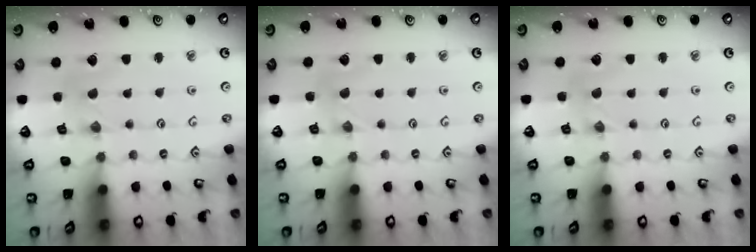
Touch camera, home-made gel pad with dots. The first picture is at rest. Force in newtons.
{"total": 1.0, "press": 1.0, "slide": 0.2}
{"total": 1.1, "press": 1.1, "slide": 0.2}